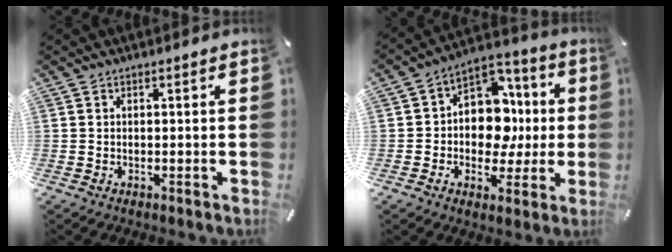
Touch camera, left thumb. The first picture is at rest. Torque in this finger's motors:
{"motor_torque": [1.79, 1.76, 0.71, -0.14, 0.08]}